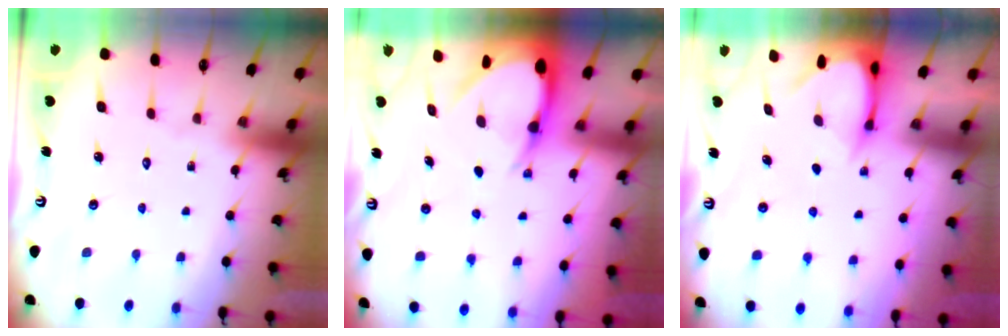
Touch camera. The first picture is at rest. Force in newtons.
{"total": 7.5, "press": 7.4, "slide": 0.9}
{"total": 3.7, "press": 3.6, "slide": 0.3}